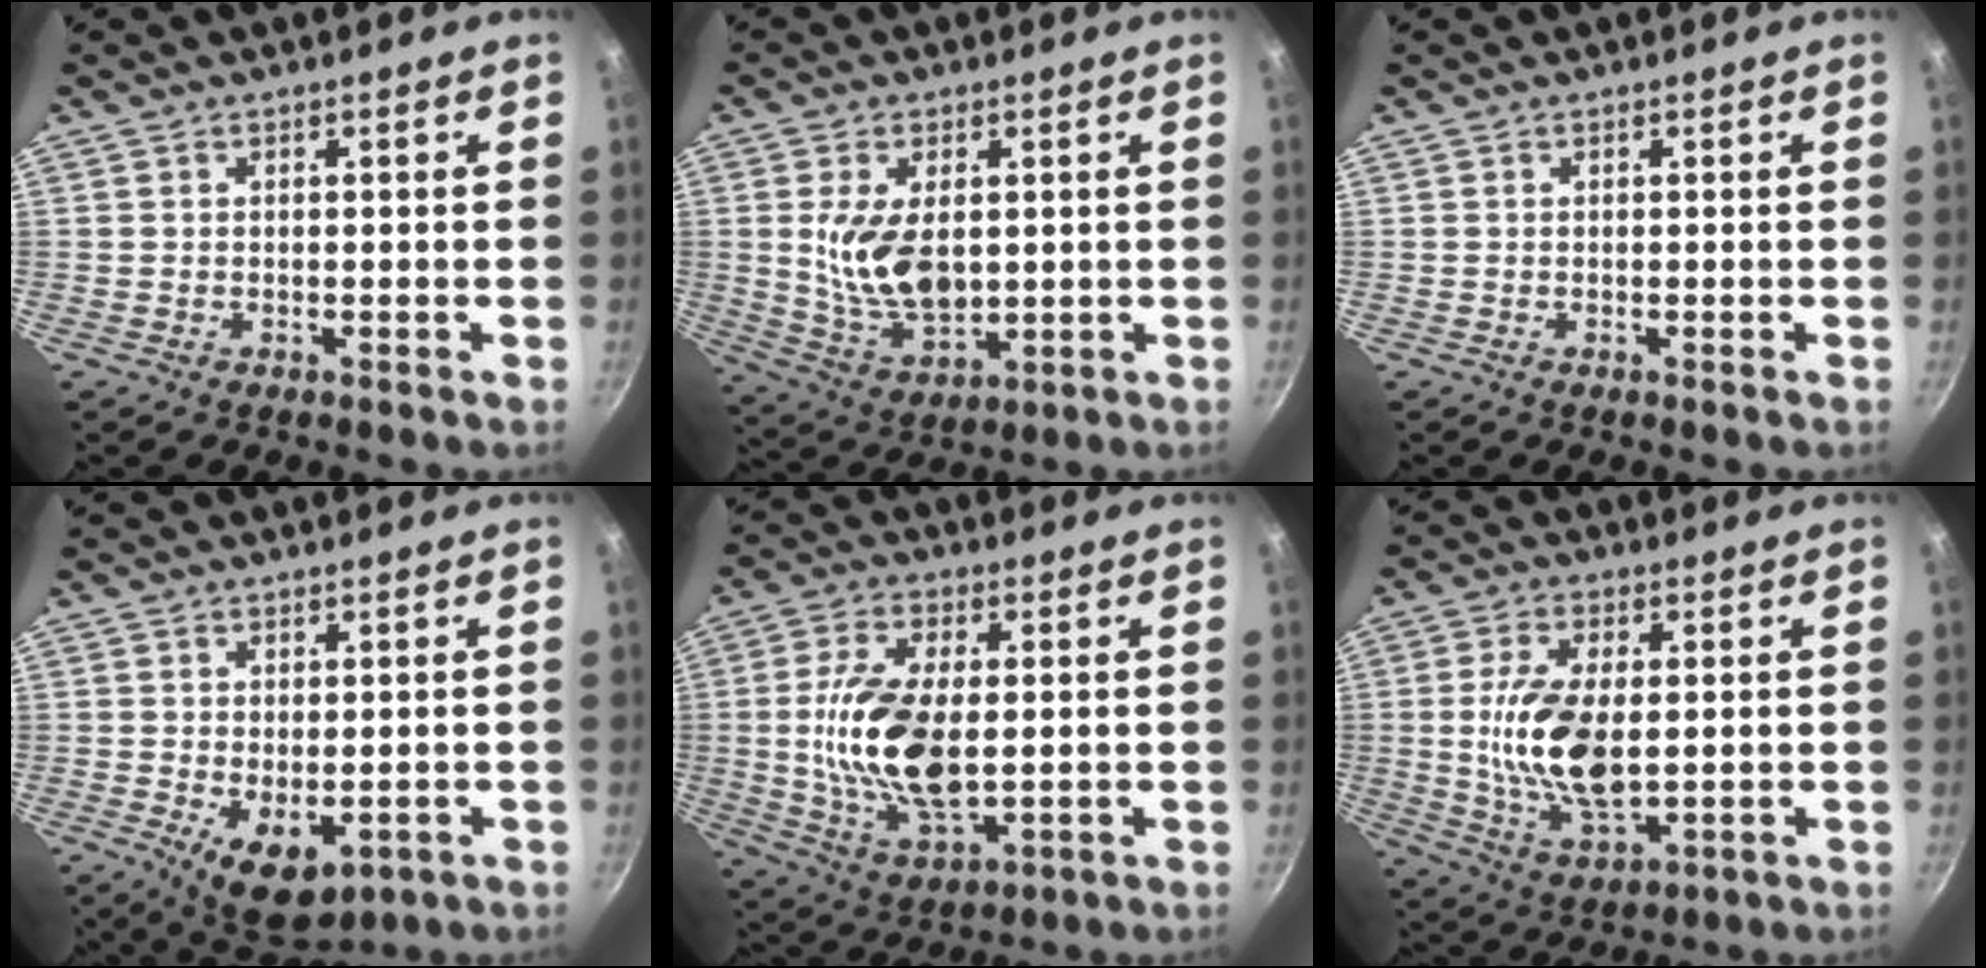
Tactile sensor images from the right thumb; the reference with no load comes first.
{"total": 11.6, "force": [1.3, 6.6, 9.4], "torque": [-0.164, -0.016, 0.038]}
{"total": 0.0}
{"total": 8.2, "force": [-2.2, 4.5, 6.5], "torque": [-0.094, -0.010, -0.017]}
{"total": 16.4, "force": [0.1, 8.1, 14.2], "torque": [-0.275, -0.012, 0.009]}
{"total": 14.0, "force": [0.3, 7.0, 12.1], "torque": [-0.233, -0.013, 0.013]}